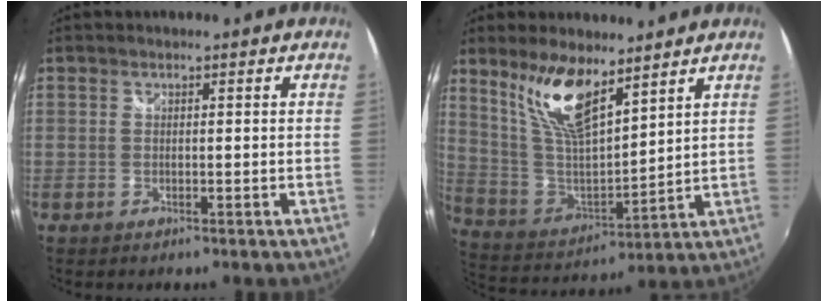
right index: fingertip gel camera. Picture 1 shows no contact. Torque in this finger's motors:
{"motor_torque": [0.43, 0.29, 0.66, 0.18]}